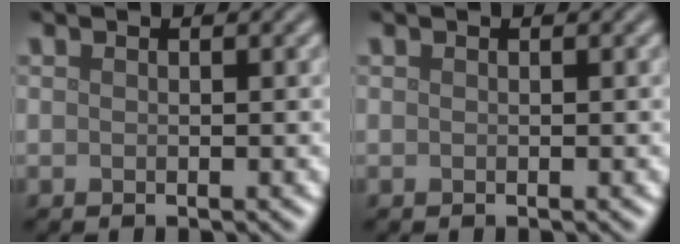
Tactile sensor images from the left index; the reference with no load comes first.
{"total": 0.0}